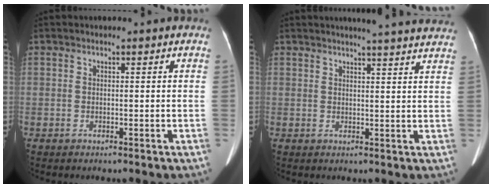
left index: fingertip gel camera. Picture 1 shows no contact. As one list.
[{"total": 13.4, "force": [12.5, 0.6, 5.0], "torque": [-0.059, -0.010, 0.134]}]